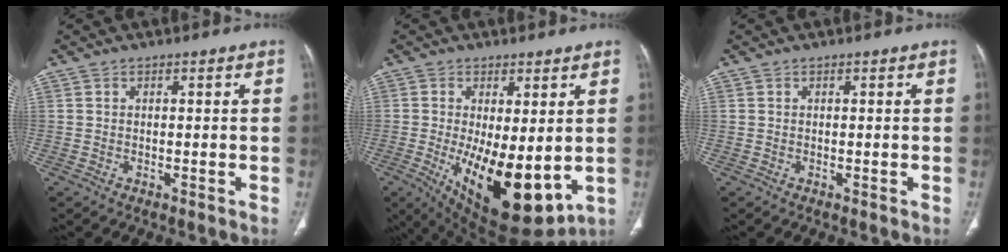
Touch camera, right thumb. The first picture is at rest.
{"total": 17.2, "force": [-2.4, 7.3, 15.4], "torque": [-0.243, -0.035, -0.012]}
{"total": 0.0}